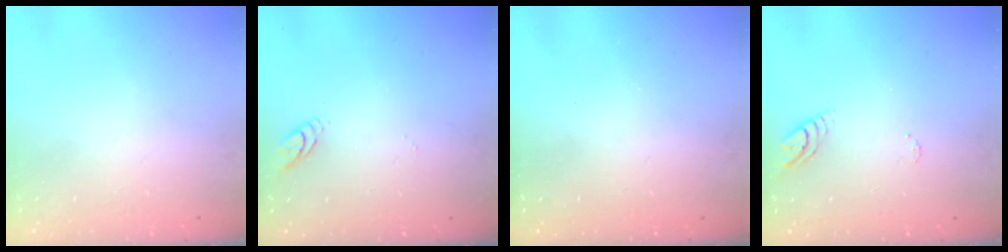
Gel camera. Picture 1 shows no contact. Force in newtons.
{"total": 4.6, "press": 4.5, "slide": 0.4}
{"total": 0.0}
{"total": 3.6, "press": 3.5, "slide": 0.4}